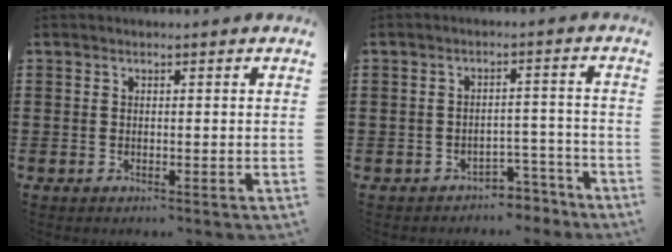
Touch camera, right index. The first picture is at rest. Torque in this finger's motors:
{"motor_torque": [-1.18, 0.63, -1.05, -0.21]}